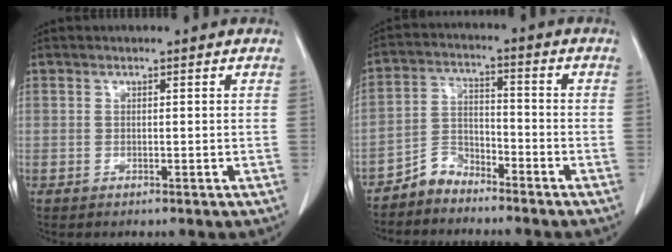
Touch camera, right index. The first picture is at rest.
{"total": 4.9, "force": [-4.3, 2.3, 0.4], "torque": [-0.006, 0.006, -0.086]}